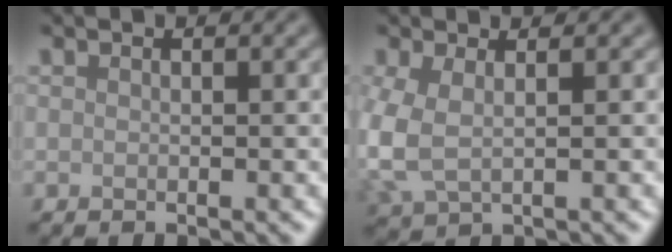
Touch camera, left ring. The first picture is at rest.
{"total": 3.4, "force": [0.0, 1.8, 2.9], "torque": [-0.086, -0.004, 0.000]}